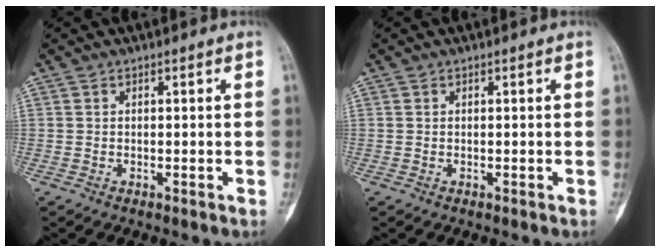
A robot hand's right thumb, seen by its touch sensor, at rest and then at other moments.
{"total": 0.0}